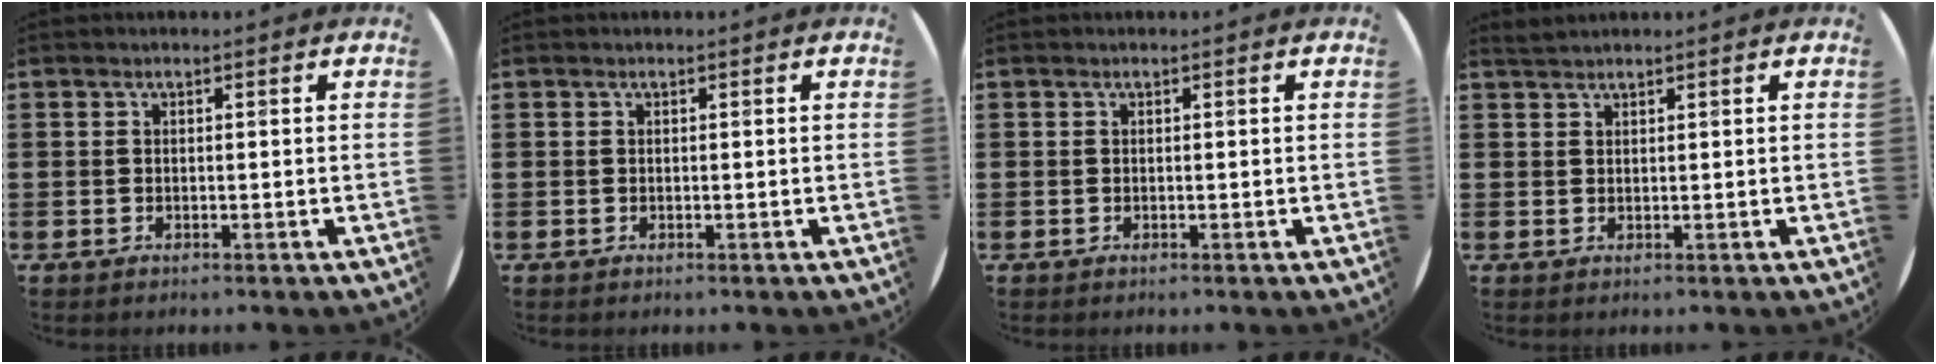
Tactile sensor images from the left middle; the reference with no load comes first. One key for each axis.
{"total": 0.0}
{"total": 0.0}
{"total": 1.1, "fx": 1.1, "fy": -0.1, "fz": 0.0, "tx": -0.003, "ty": -0.001, "tz": 0.022}